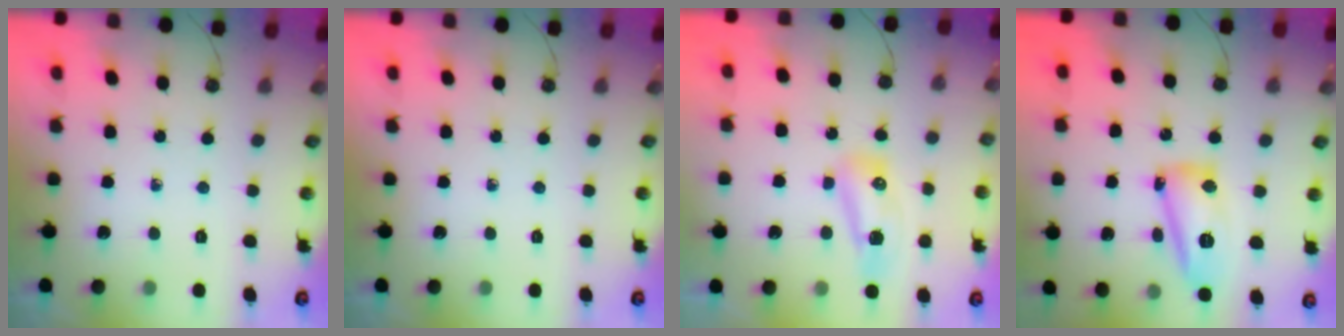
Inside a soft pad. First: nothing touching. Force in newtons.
{"total": 0.0}
{"total": 9.0, "press": 8.7, "slide": 2.3}
{"total": 14.4, "press": 14.2, "slide": 2.5}